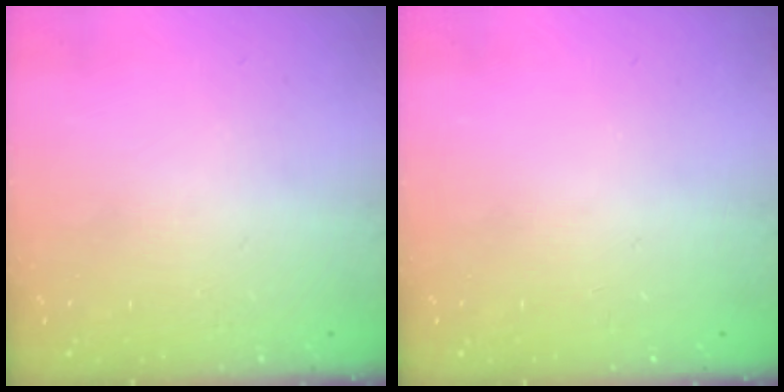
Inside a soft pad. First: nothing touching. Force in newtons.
{"total": 0.0}